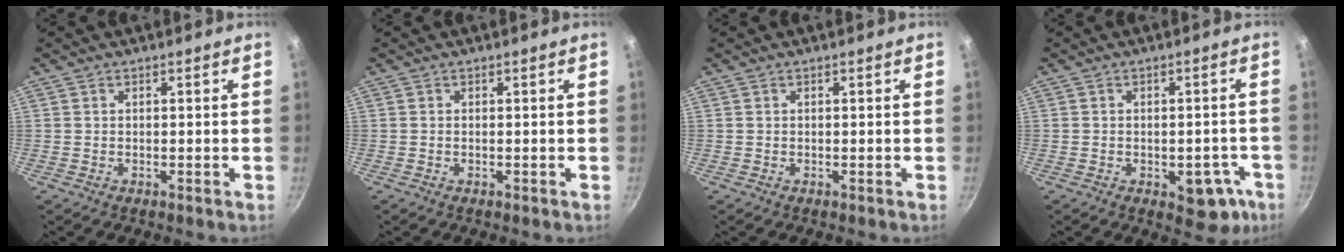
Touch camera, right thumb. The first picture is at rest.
{"total": 0.0}
{"total": 0.0}
{"total": 8.5, "force": [-3.2, 4.9, 6.1], "torque": [-0.025, 0.021, -0.033]}